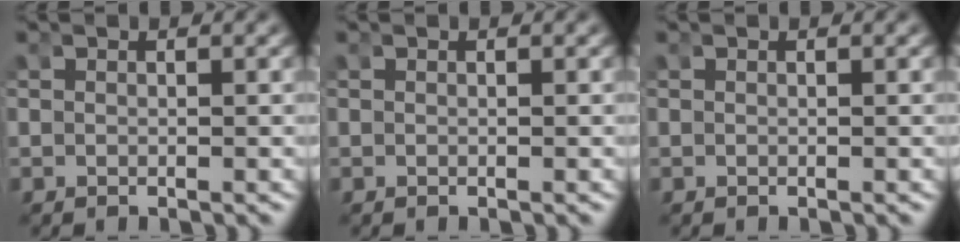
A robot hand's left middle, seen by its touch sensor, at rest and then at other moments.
{"total": 0.0}
{"total": 0.0}